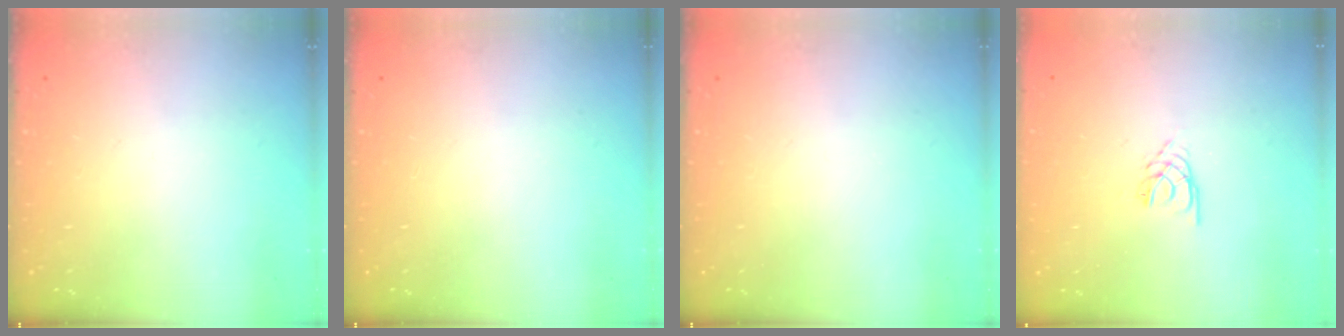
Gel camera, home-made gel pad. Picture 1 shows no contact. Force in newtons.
{"total": 0.0}
{"total": 0.0}
{"total": 2.7, "press": 2.6, "slide": 0.4}